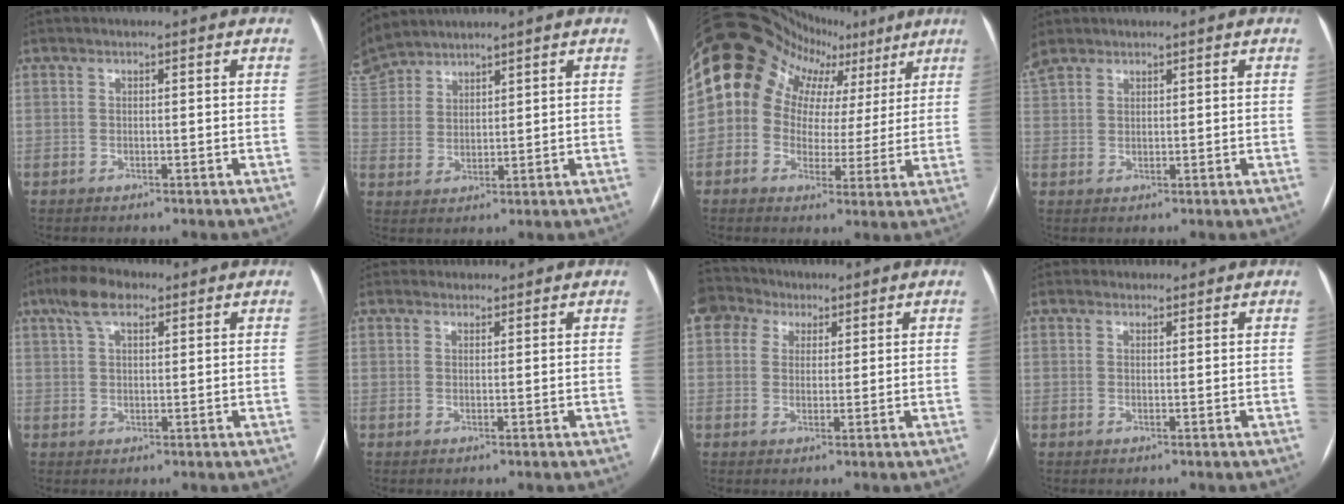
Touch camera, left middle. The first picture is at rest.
{"total": 10.4, "force": [9.4, 3.8, 2.3], "torque": [-0.084, 0.017, 0.205]}
{"total": 16.7, "force": [7.5, 13.2, 6.8], "torque": [-0.100, 0.072, 0.100]}
{"total": 4.3, "force": [3.3, 2.5, 1.2], "torque": [-0.045, 0.019, 0.076]}
{"total": 5.3, "force": [3.3, 2.1, 3.6], "torque": [-0.076, 0.022, 0.061]}
{"total": 2.0, "force": [1.9, 0.7, -0.3], "torque": [0.007, 0.019, 0.029]}
{"total": 5.9, "force": [3.6, 4.4, 1.6], "torque": [-0.043, 0.034, 0.072]}
{"total": 1.6, "force": [1.4, 0.6, -0.3], "torque": [0.004, 0.015, 0.021]}